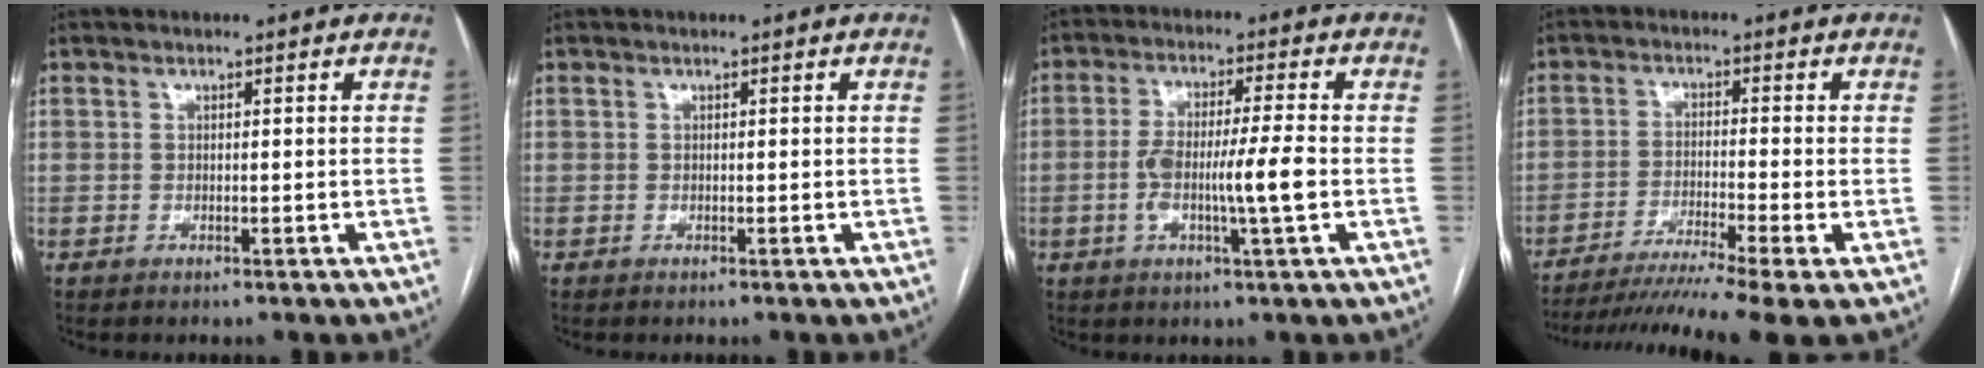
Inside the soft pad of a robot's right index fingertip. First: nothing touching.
{"total": 0.0}
{"total": 8.7, "force": [-1.6, 0.3, 8.6], "torque": [-0.161, 0.005, -0.030]}
{"total": 12.9, "force": [-10.1, -1.4, 7.9], "torque": [-0.131, -0.025, -0.163]}